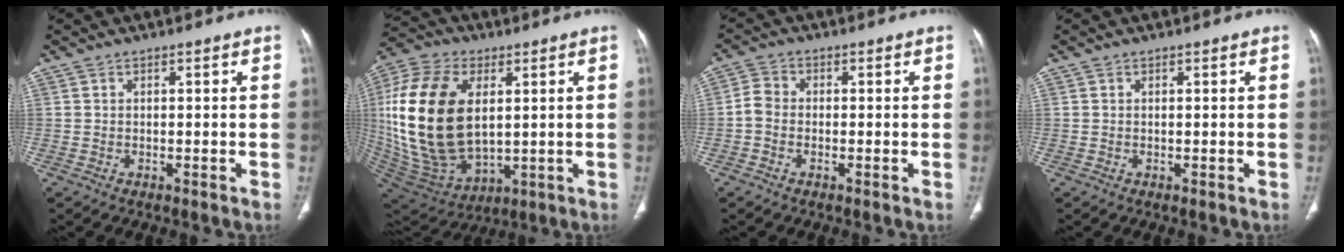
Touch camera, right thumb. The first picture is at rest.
{"total": 25.8, "force": [3.2, 15.3, 20.5], "torque": [-0.427, -0.024, 0.070]}
{"total": 3.1, "force": [-0.8, 2.3, 2.0], "torque": [-0.035, 0.009, -0.024]}
{"total": 0.0}